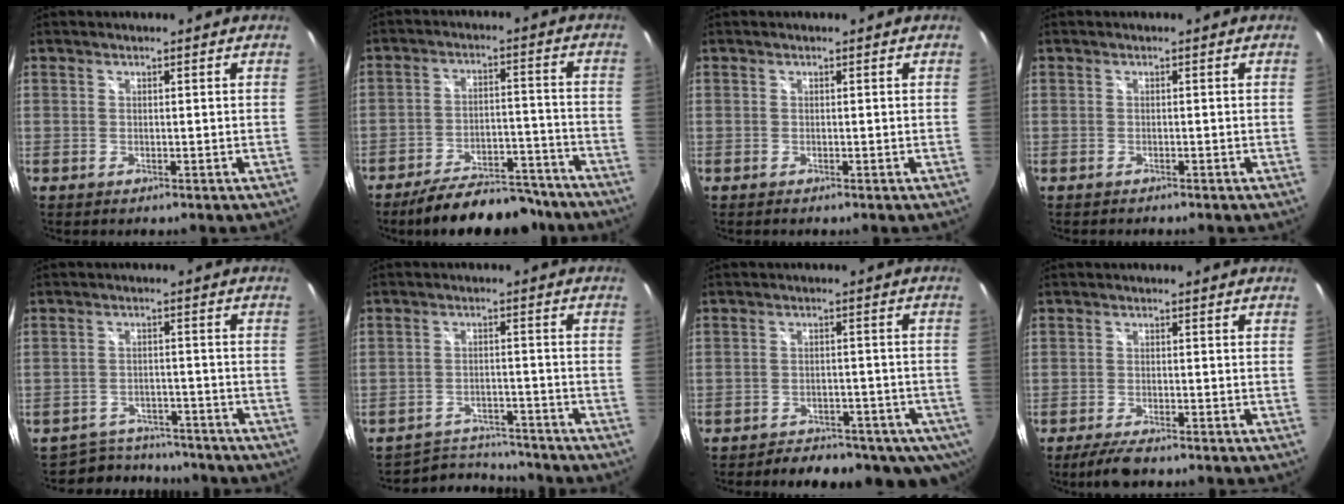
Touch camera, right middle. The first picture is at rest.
{"total": 17.0, "force": [-14.6, 5.1, 7.0], "torque": [-0.121, 0.010, -0.194]}
{"total": 0.0}
{"total": 1.1, "force": [-1.0, 0.2, 0.3], "torque": [-0.008, -0.003, -0.014]}
{"total": 9.8, "force": [-8.7, 4.1, 1.6], "torque": [-0.046, 0.013, -0.118]}
{"total": 9.4, "force": [-9.2, 1.8, 1.1], "torque": [-0.035, 0.010, -0.136]}
{"total": 14.9, "force": [-10.3, 7.5, 7.7], "torque": [-0.139, -0.007, -0.120]}
{"total": 4.5, "force": [-3.6, 0.8, 2.6], "torque": [-0.064, -0.012, -0.065]}